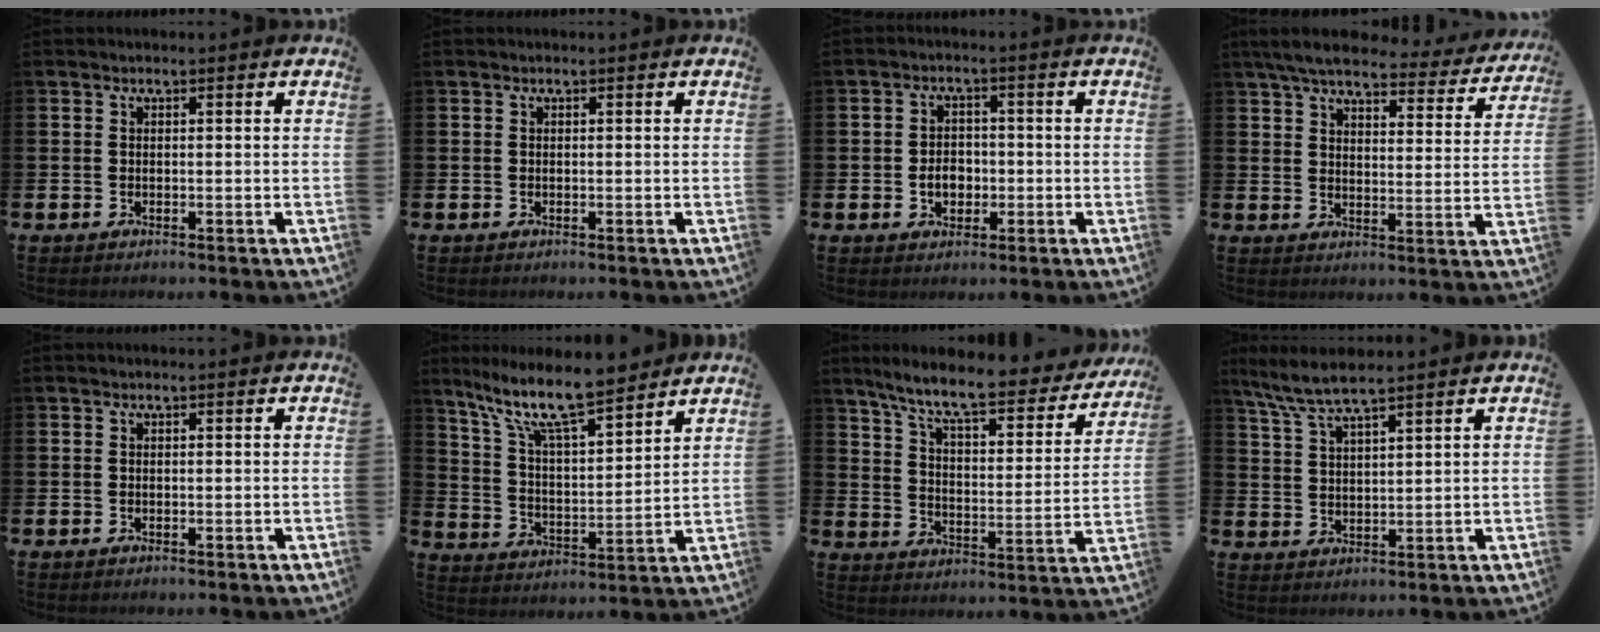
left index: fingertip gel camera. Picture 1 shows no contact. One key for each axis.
{"total": 0.0}
{"total": 3.4, "fx": -0.7, "fy": 2.6, "fz": 2.1, "tx": -0.025, "ty": -0.002, "tz": -0.021}
{"total": 6.4, "fx": 5.6, "fy": 1.4, "fz": 2.6, "tx": -0.072, "ty": -0.030, "tz": 0.095}
{"total": 0.0}
{"total": 11.3, "fx": 9.6, "fy": 2.0, "fz": 5.5, "tx": -0.138, "ty": -0.048, "tz": 0.169}
{"total": 8.8, "fx": 7.6, "fy": 1.4, "fz": 4.2, "tx": -0.111, "ty": -0.050, "tz": 0.124}
{"total": 6.0, "fx": 5.4, "fy": 0.4, "fz": 2.5, "tx": -0.072, "ty": -0.016, "tz": 0.098}